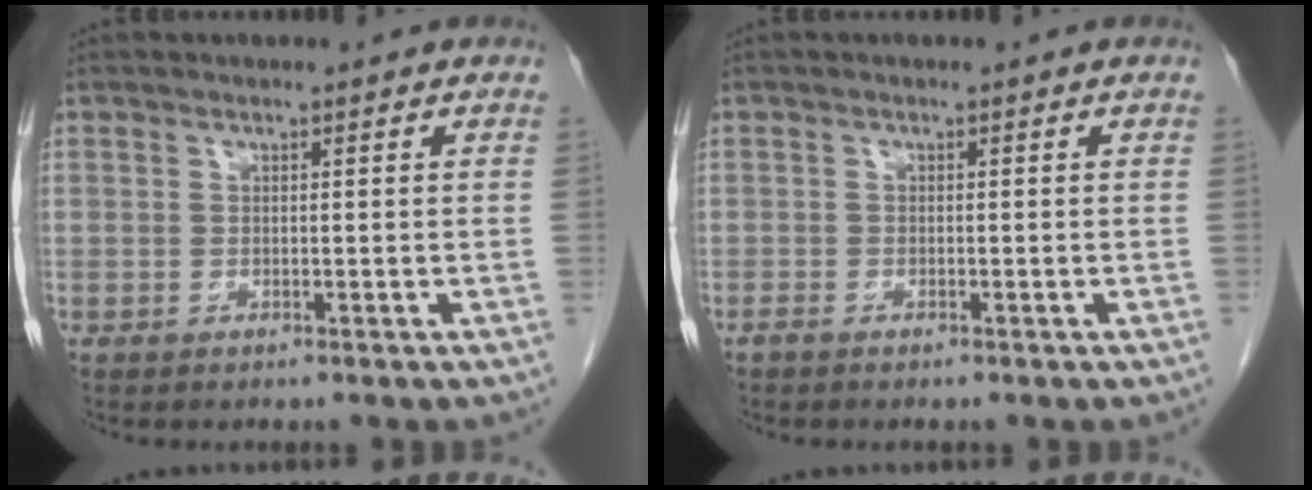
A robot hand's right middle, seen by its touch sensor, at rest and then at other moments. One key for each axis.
{"total": 0.6, "fx": -0.6, "fy": -0.1, "fz": 0.2, "tx": -0.006, "ty": -0.002, "tz": -0.011}